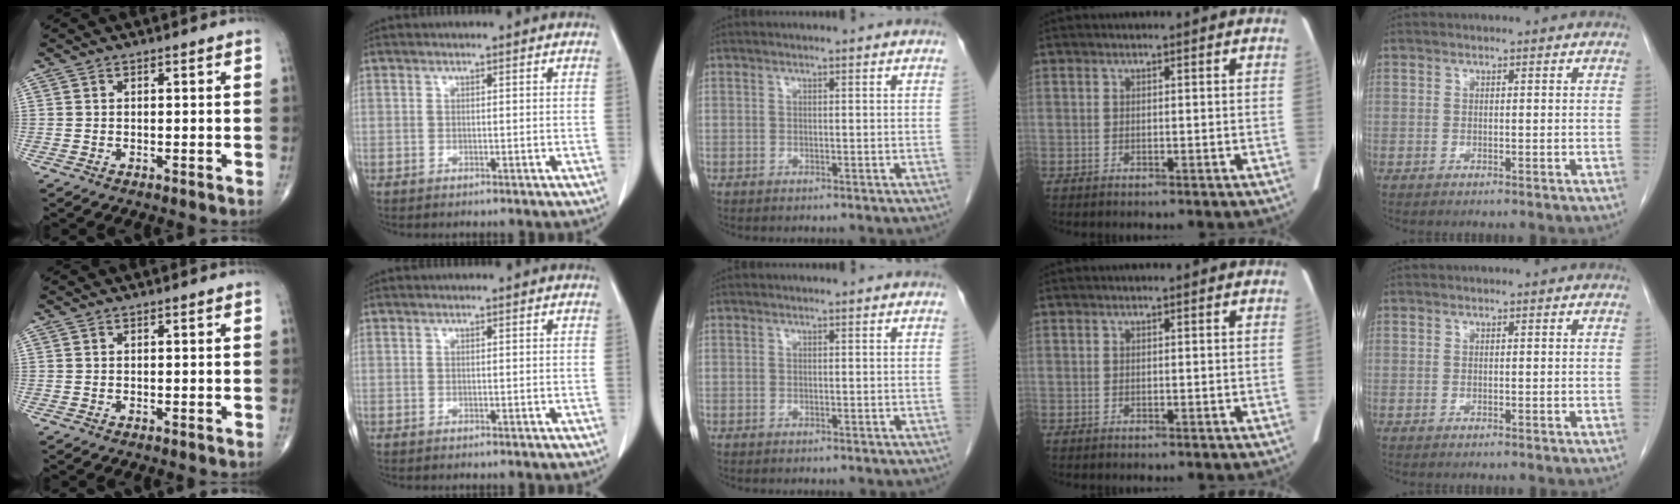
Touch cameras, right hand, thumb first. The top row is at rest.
{}